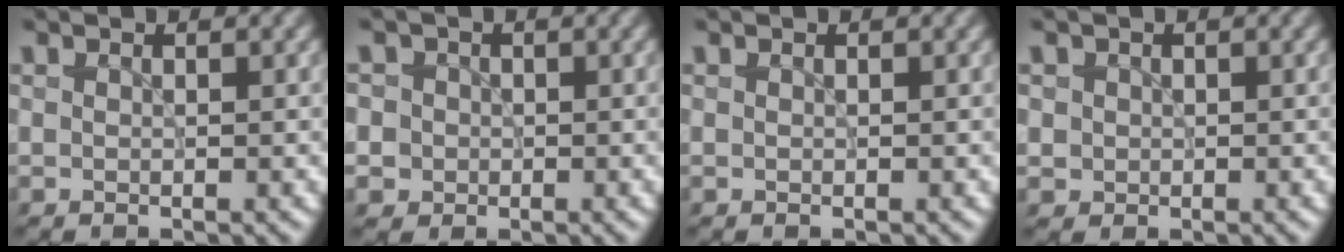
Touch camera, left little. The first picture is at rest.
{"total": 3.7, "force": [0.8, 3.4, 1.1], "torque": [-0.003, 0.026, -0.008]}
{"total": 0.0}
{"total": 1.3, "force": [0.2, 1.2, 0.2], "torque": [0.005, -0.003, 0.004]}